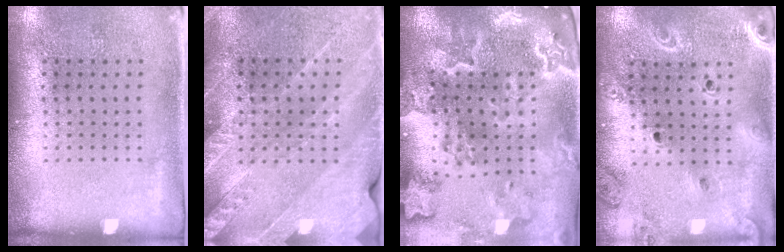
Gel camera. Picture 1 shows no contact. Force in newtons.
{"total": 2.6, "press": 2.5, "slide": 0.7}
{"total": 4.4, "press": 3.6, "slide": 2.5}
{"total": 2.0, "press": 1.9, "slide": 0.8}